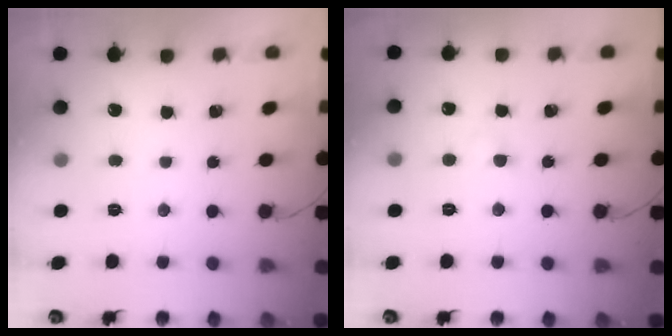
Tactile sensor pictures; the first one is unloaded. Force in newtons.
{"total": 1.9, "press": 1.7, "slide": 0.8}